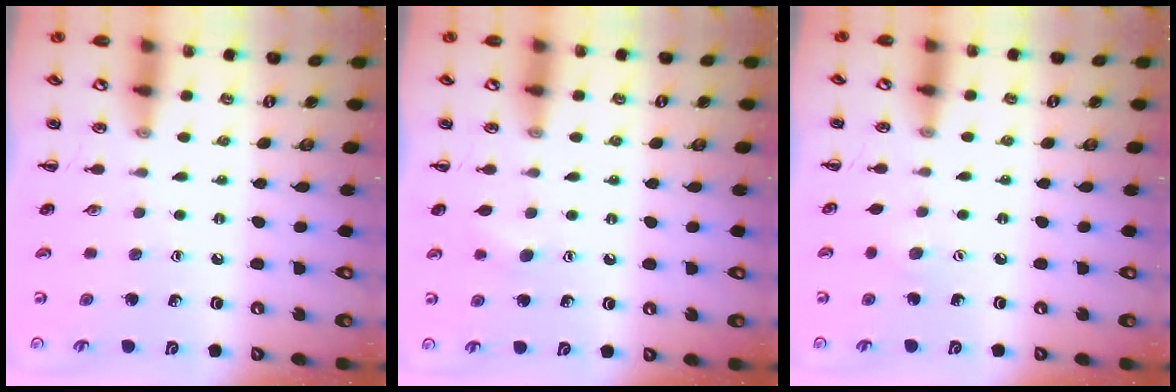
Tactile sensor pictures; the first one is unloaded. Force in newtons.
{"total": 3.9, "press": 3.7, "slide": 1.1}
{"total": 3.4, "press": 3.3, "slide": 0.8}